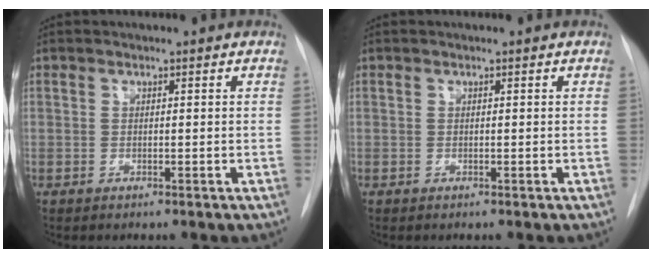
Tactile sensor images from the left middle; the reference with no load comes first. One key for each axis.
{"total": 0.0}